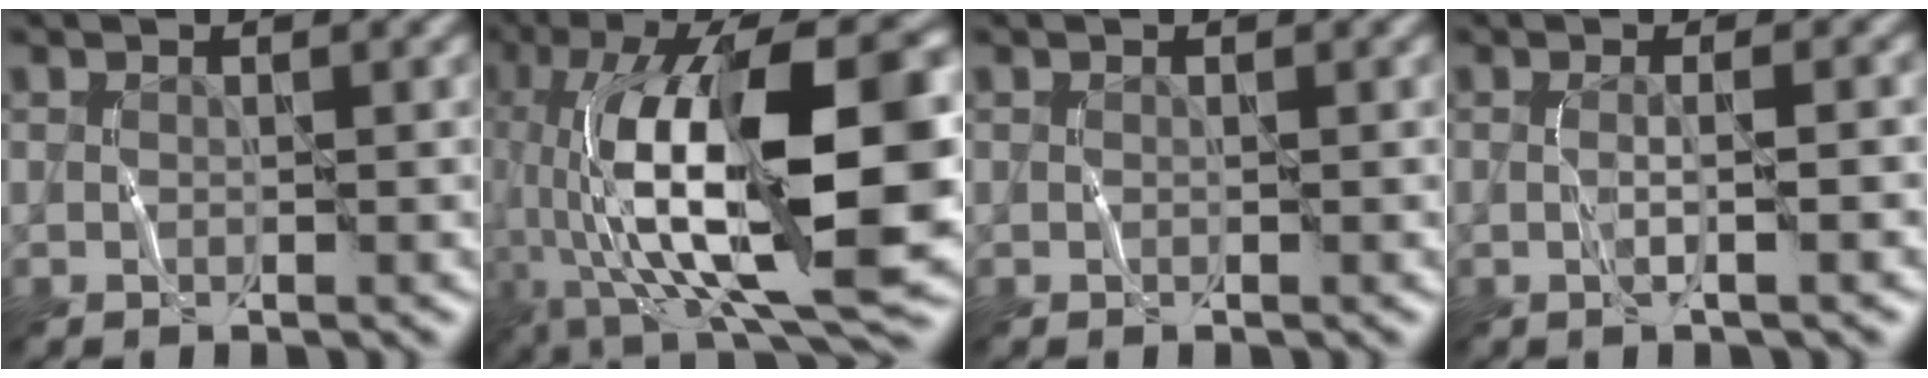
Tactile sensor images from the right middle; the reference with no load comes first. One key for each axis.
{"total": 18.1, "fx": -0.3, "fy": 7.6, "fz": 16.5, "tx": -0.284, "ty": 0.035, "tz": -0.005}
{"total": 0.0}
{"total": 2.3, "fx": -0.1, "fy": 0.8, "fz": 2.2, "tx": -0.021, "ty": 0.003, "tz": -0.012}